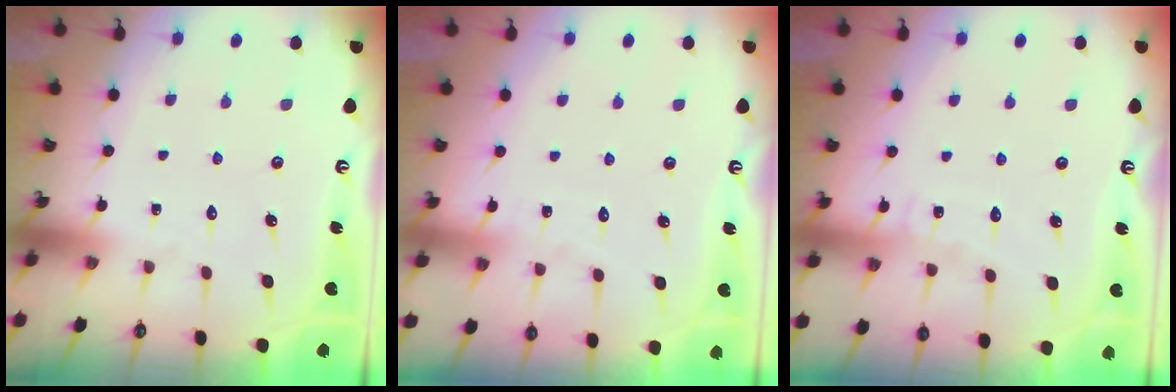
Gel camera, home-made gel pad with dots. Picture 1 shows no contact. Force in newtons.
{"total": 3.8, "press": 3.8, "slide": 0.3}
{"total": 4.9, "press": 4.8, "slide": 0.5}